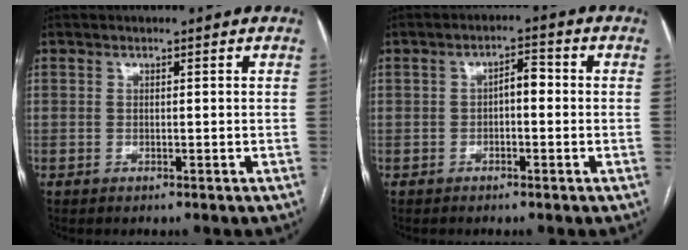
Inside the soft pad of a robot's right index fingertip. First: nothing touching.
{"total": 3.0, "force": [-0.3, 1.3, 2.7], "torque": [-0.040, 0.016, -0.006]}